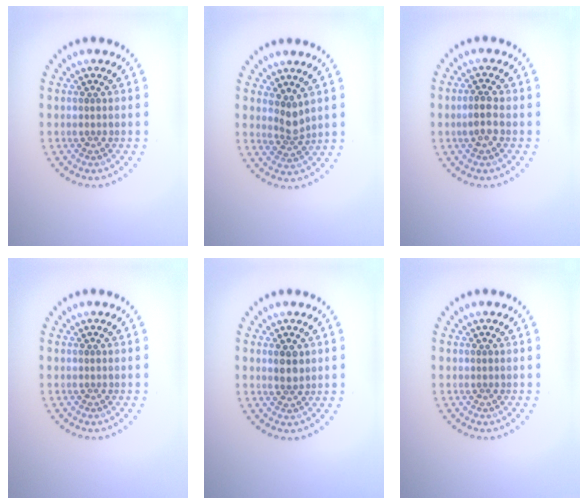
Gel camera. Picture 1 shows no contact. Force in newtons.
{"total": 2.0, "press": 1.5, "slide": 1.3}
{"total": 1.9, "press": 1.8, "slide": 0.6}
{"total": 0.0}
{"total": 1.9, "press": 1.7, "slide": 0.8}
{"total": 0.0}